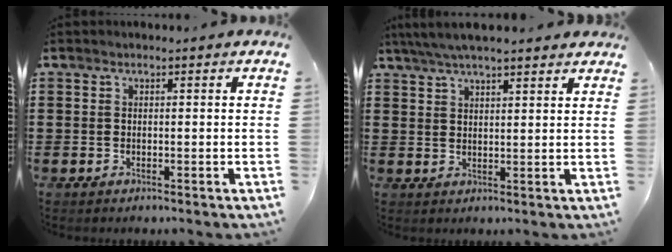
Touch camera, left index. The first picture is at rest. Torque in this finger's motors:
{"motor_torque": [2.14, 0.00, 0.56, 0.21]}